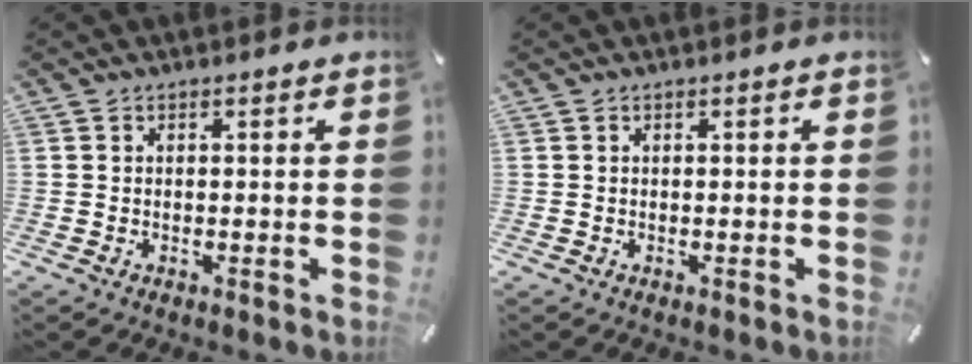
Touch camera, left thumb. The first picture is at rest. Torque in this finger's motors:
{"motor_torque": [0.00, 0.00, 0.00, 0.00, 0.00]}